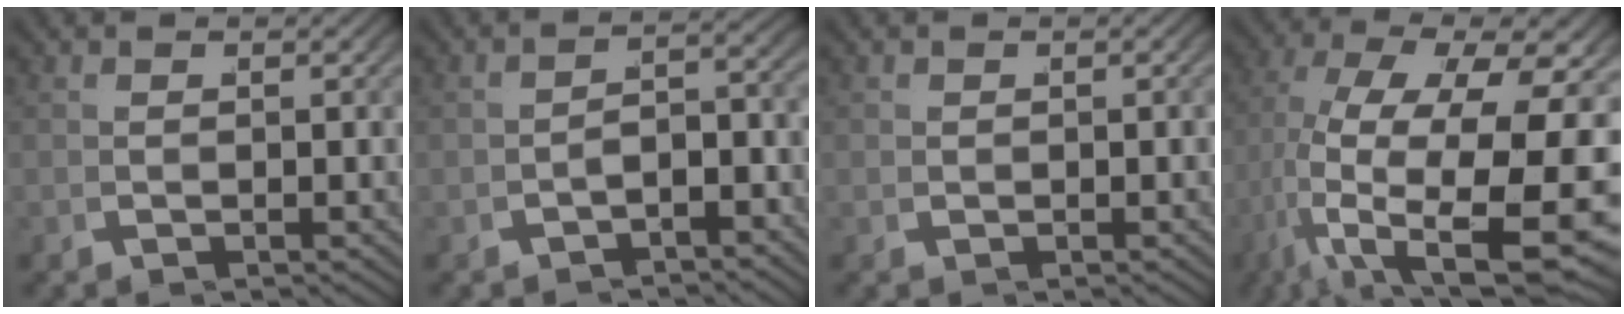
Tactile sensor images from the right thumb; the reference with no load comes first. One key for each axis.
{"total": 2.8, "fx": -1.8, "fy": 1.2, "fz": 1.8, "tx": -0.029, "ty": -0.007, "tz": -0.020}
{"total": 0.6, "fx": 0.2, "fy": 0.5, "fz": 0.2, "tx": -0.005, "ty": -0.004, "tz": 0.004}
{"total": 17.0, "fx": -1.1, "fy": 9.5, "fz": 14.1, "tx": -0.286, "ty": -0.075, "tz": 0.040}